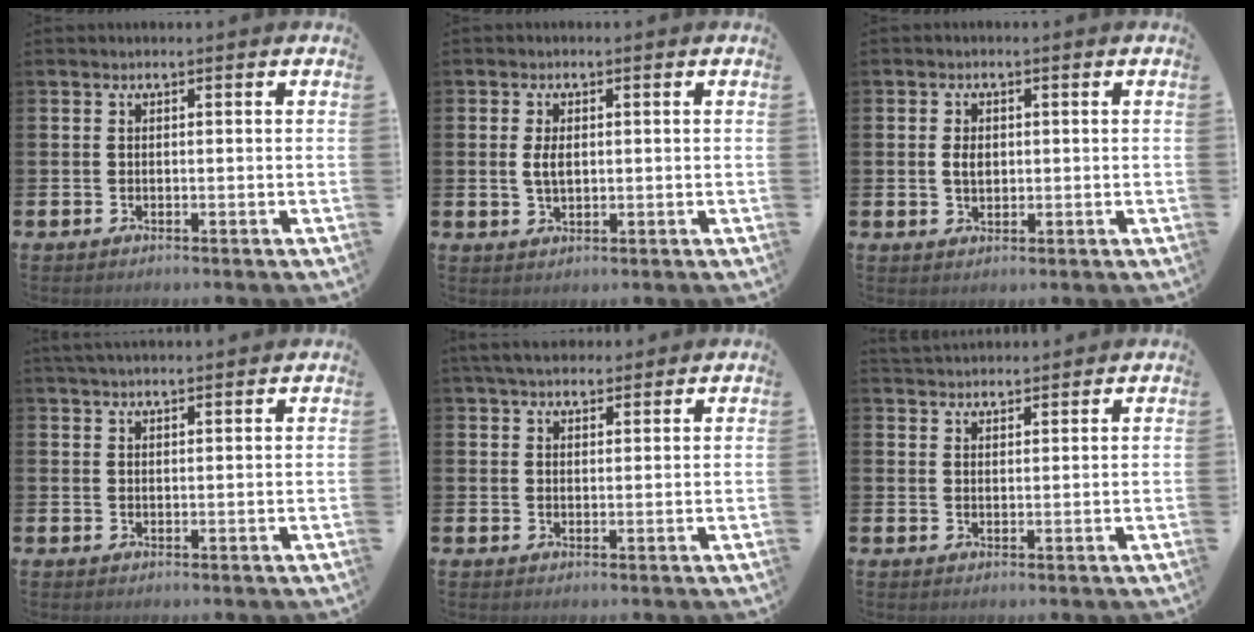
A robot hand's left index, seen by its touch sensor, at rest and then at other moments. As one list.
[{"total": 2.8, "force": [0.6, 1.5, 2.2], "torque": [-0.036, 0.003, 0.007]}, {"total": 2.5, "force": [0.3, 1.7, 1.8], "torque": [-0.019, 0.000, 0.001]}, {"total": 2.6, "force": [2.5, 0.3, 0.6], "torque": [-0.014, -0.007, 0.045]}, {"total": 4.5, "force": [4.0, 1.6, 1.1], "torque": [-0.021, -0.015, 0.074]}, {"total": 3.0, "force": [2.9, 0.6, -0.1], "torque": [-0.002, -0.011, 0.054]}]